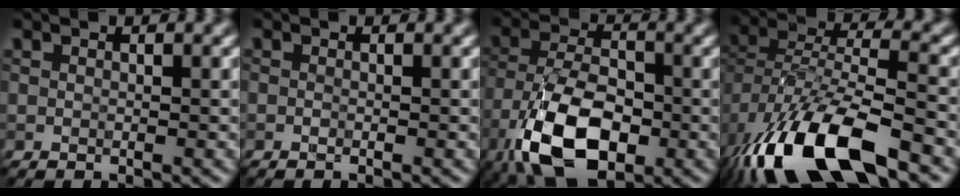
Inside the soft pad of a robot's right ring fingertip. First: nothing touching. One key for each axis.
{"total": 0.0}
{"total": 10.5, "fx": -4.9, "fy": 5.4, "fz": 7.6, "tx": -0.156, "ty": -0.012, "tz": -0.096}
{"total": 12.8, "fx": -7.2, "fy": 5.3, "fz": 9.1, "tx": -0.187, "ty": -0.016, "tz": -0.130}